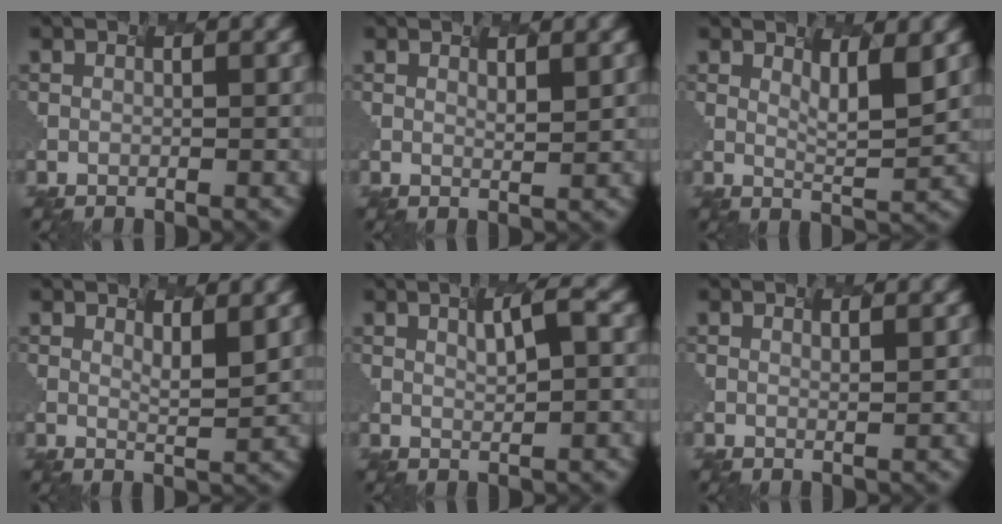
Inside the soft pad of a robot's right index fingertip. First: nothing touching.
{"total": 1.1, "force": [0.4, -0.8, -0.6], "torque": [-0.012, -0.012, 0.029]}
{"total": 1.5, "force": [1.0, -0.6, 0.9], "torque": [-0.045, -0.022, 0.045]}
{"total": 1.1, "force": [0.7, -0.9, -0.1], "torque": [-0.023, -0.016, 0.036]}
{"total": 1.2, "force": [0.5, -0.6, 0.9], "torque": [-0.040, -0.006, 0.035]}
{"total": 0.6, "force": [0.3, -0.4, -0.2], "torque": [-0.011, -0.005, 0.013]}